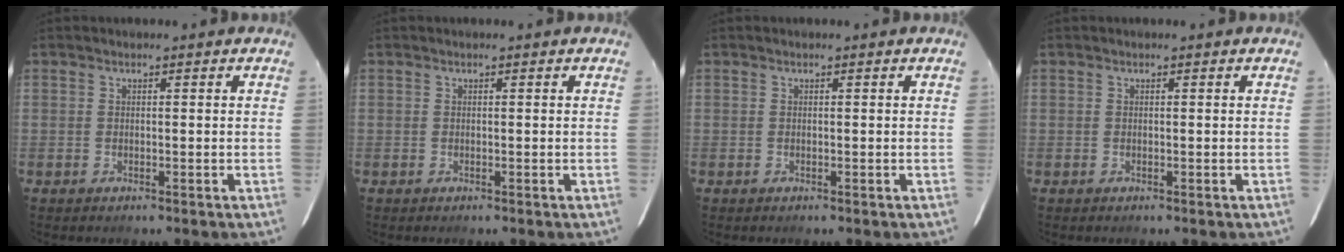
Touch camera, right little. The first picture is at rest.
{"total": 0.0}
{"total": 0.0}
{"total": 0.0}